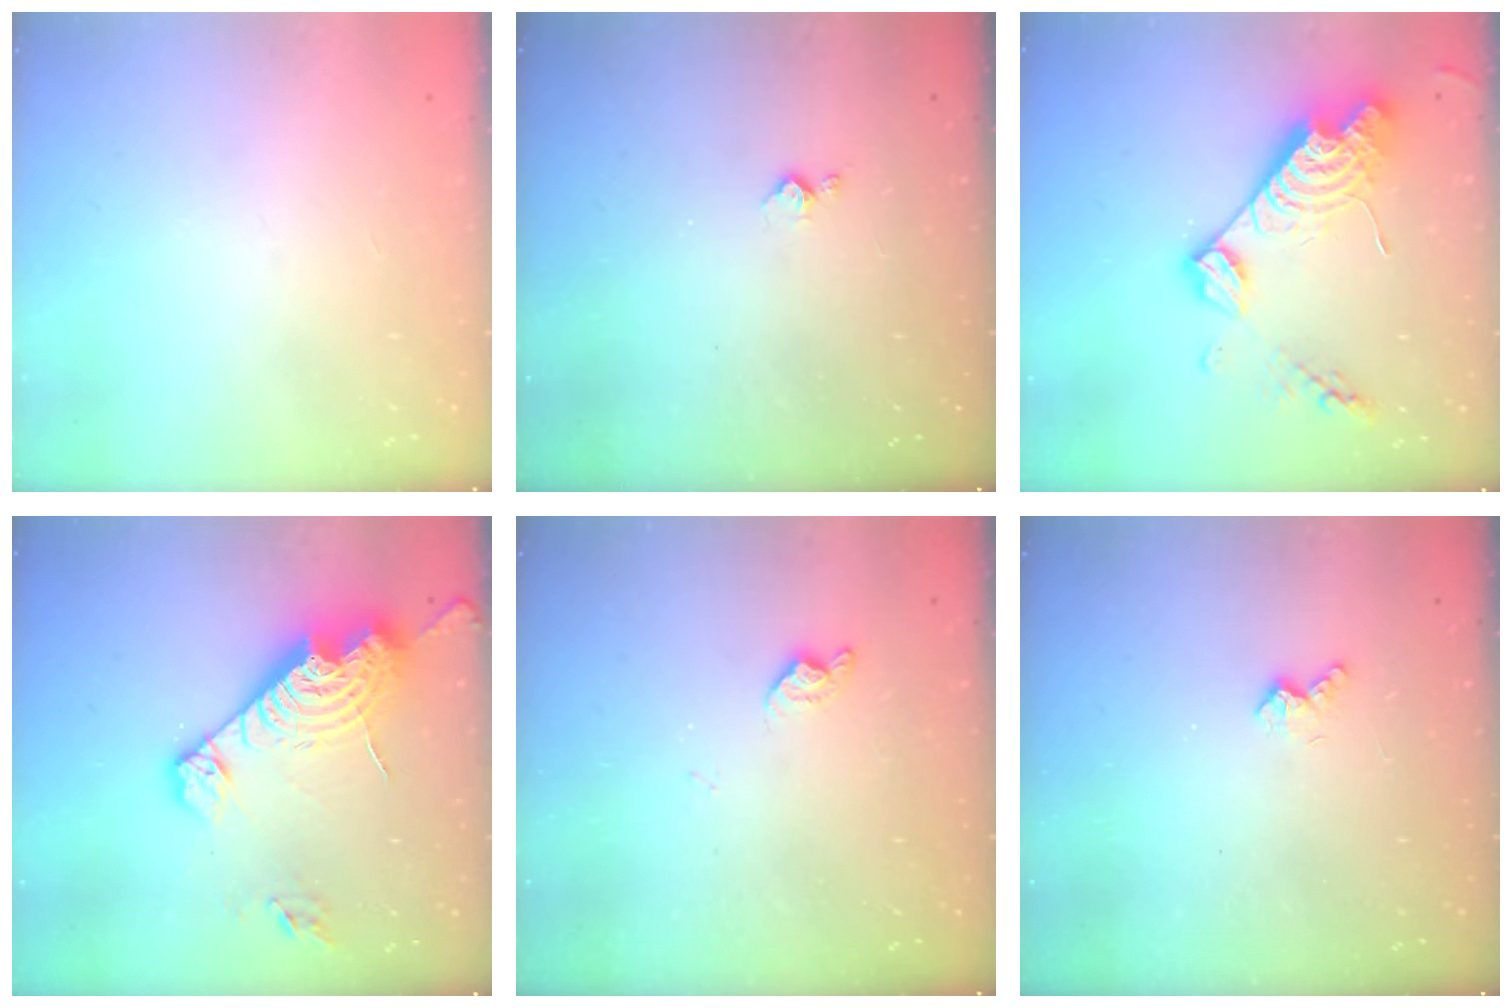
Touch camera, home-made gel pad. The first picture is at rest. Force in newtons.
{"total": 2.9, "press": 2.9, "slide": 0.5}
{"total": 17.1, "press": 17.0, "slide": 1.3}
{"total": 19.7, "press": 19.7, "slide": 1.8}
{"total": 6.5, "press": 6.5, "slide": 0.8}
{"total": 2.6, "press": 2.6, "slide": 0.6}